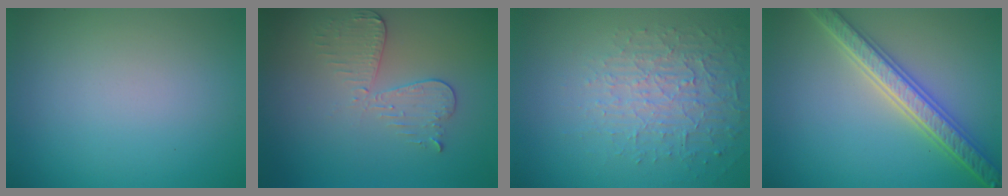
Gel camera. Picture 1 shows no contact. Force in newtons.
{"total": 2.9, "press": 2.6, "slide": 1.4}
{"total": 3.8, "press": 3.1, "slide": 2.1}
{"total": 5.5, "press": 5.4, "slide": 1.1}